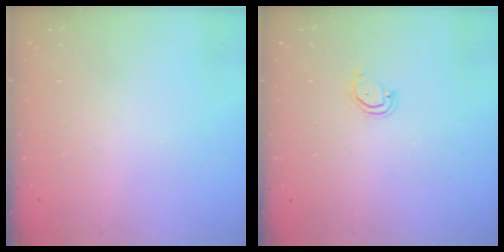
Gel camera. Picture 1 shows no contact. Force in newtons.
{"total": 2.5, "press": 2.5, "slide": 0.1}